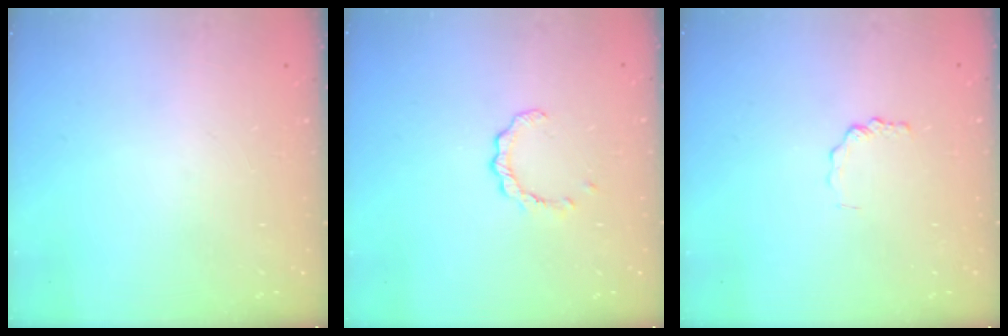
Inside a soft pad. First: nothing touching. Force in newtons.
{"total": 1.8, "press": 1.8, "slide": 0.3}
{"total": 1.4, "press": 1.4, "slide": 0.2}